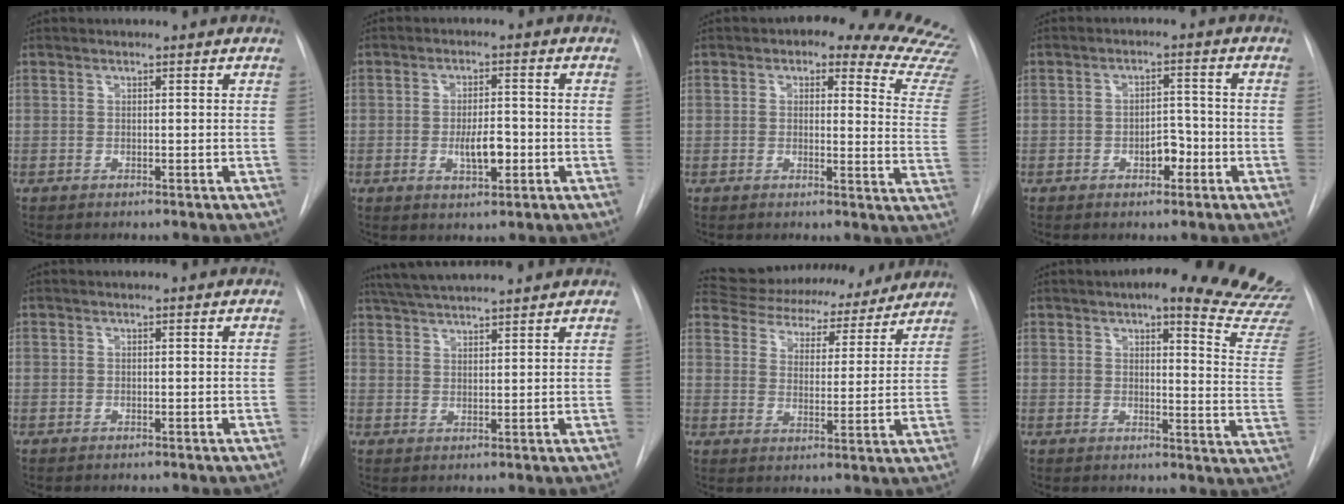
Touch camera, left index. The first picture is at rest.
{"total": 4.9, "force": [-1.3, 1.8, 4.3], "torque": [-0.069, -0.001, -0.017]}
{"total": 17.0, "force": [14.0, 4.9, 8.5], "torque": [-0.073, -0.051, 0.125]}
{"total": 3.5, "force": [-1.6, 2.0, 2.5], "torque": [-0.028, 0.007, -0.023]}
{"total": 0.0}
{"total": 9.1, "force": [8.4, 0.0, 3.5], "torque": [-0.069, 0.036, 0.135]}
{"total": 18.2, "force": [16.9, 5.7, 3.8], "torque": [-0.057, 0.011, 0.229]}
{"total": 20.9, "force": [18.5, 1.9, 9.5], "torque": [-0.100, -0.090, 0.195]}